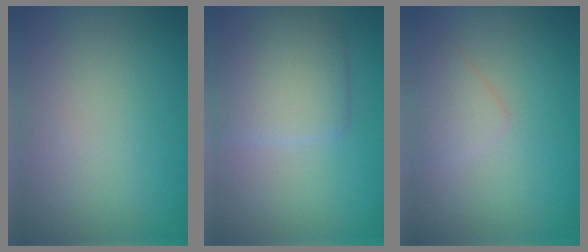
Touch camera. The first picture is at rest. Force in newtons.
{"total": 4.9, "press": 4.9, "slide": 0.4}
{"total": 1.6, "press": 1.6, "slide": 0.1}